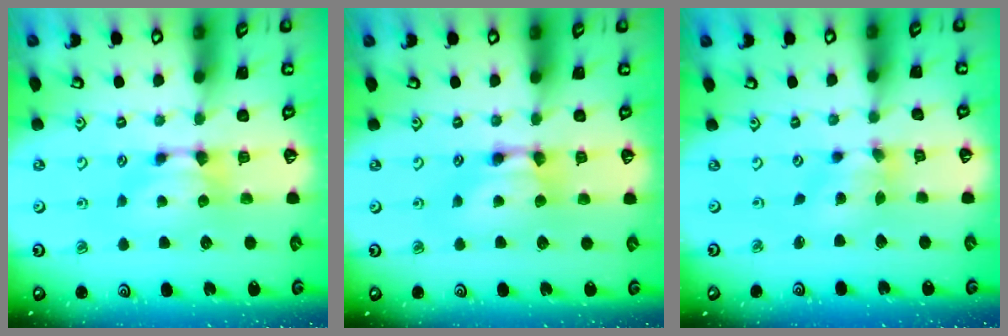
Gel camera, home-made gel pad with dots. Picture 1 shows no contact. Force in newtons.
{"total": 2.0, "press": 2.0, "slide": 0.1}
{"total": 2.5, "press": 2.1, "slide": 1.3}